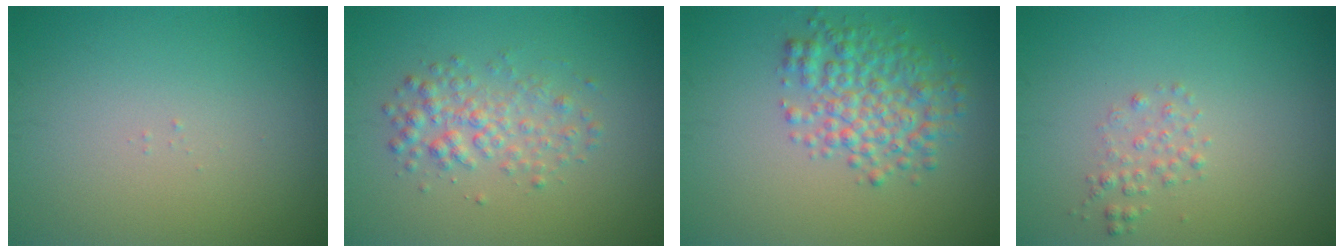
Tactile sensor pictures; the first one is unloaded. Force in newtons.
{"total": 2.7, "press": 2.7, "slide": 0.1}
{"total": 4.6, "press": 4.6, "slide": 0.0}
{"total": 1.2, "press": 1.2, "slide": 0.1}